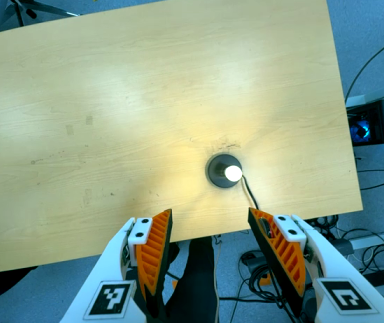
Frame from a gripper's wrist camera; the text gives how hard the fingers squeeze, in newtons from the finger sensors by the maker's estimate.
{"total": 0.0}